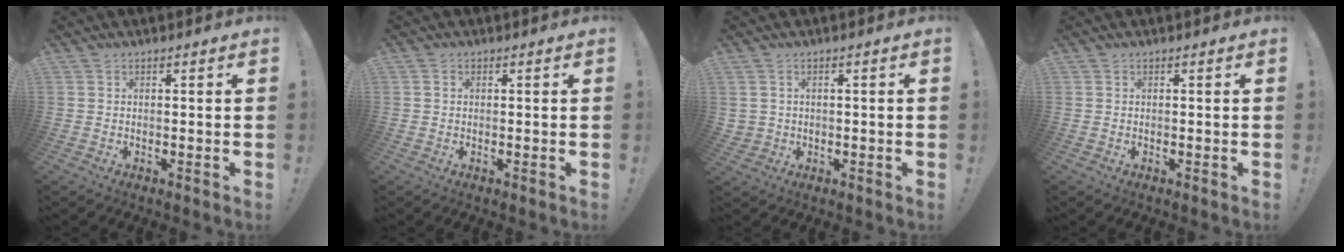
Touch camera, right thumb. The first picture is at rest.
{"total": 0.6, "force": [0.0, 0.6, 0.1], "torque": [-0.002, 0.003, 0.000]}
{"total": 2.3, "force": [0.6, 2.2, 0.4], "torque": [-0.001, -0.001, 0.012]}
{"total": 0.0}